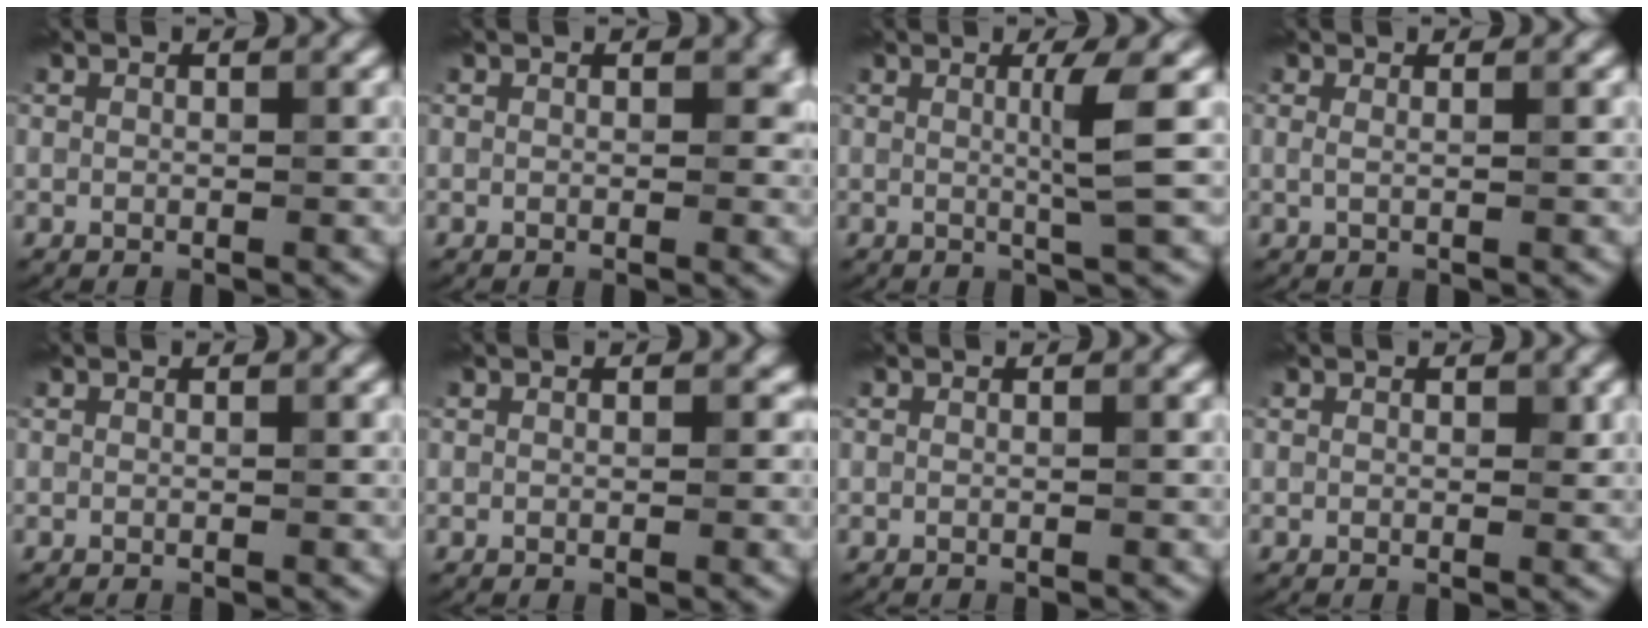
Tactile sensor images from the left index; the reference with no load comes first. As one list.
[{"total": 1.3, "force": [0.2, 1.0, 0.8], "torque": [-0.007, -0.003, -0.003]}, {"total": 3.1, "force": [0.3, 0.2, 3.1], "torque": [-0.056, -0.001, 0.002]}, {"total": 1.1, "force": [0.3, 0.5, 1.0], "torque": [-0.014, -0.006, -0.004]}, {"total": 0.8, "force": [-0.6, 0.2, 0.5], "torque": [0.002, -0.003, -0.016]}, {"total": 0.7, "force": [0.0, 0.6, 0.4], "torque": [-0.002, -0.003, -0.001]}, {"total": 0.9, "force": [-0.7, 0.2, 0.5], "torque": [0.002, -0.003, -0.018]}, {"total": 0.7, "force": [0.2, 0.5, 0.4], "torque": [-0.001, -0.004, 0.001]}]